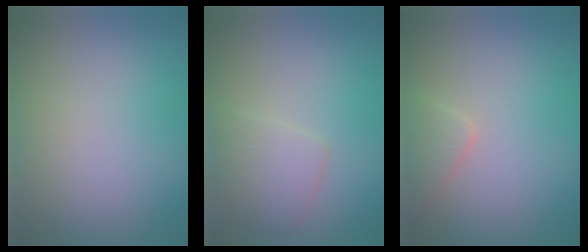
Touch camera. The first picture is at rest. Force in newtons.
{"total": 2.5, "press": 2.5, "slide": 0.2}
{"total": 1.9, "press": 1.9, "slide": 0.0}